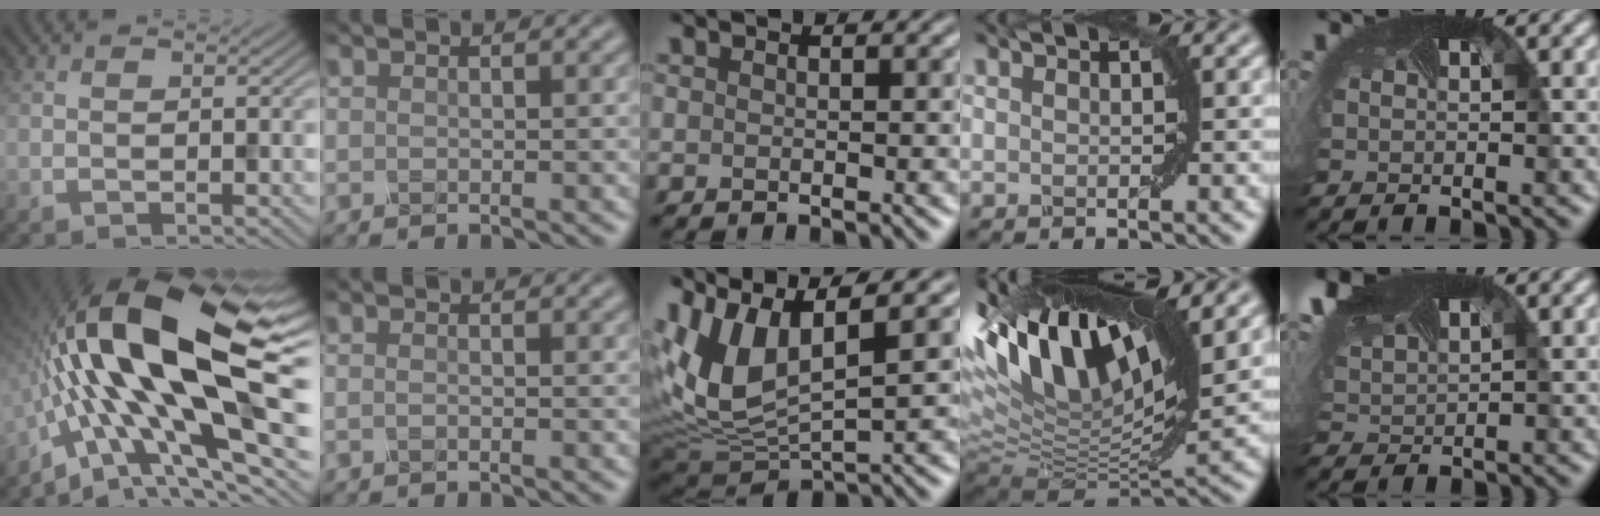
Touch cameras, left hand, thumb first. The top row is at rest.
{"thumb": {"total": 21.2, "force": [-0.2, 8.1, 19.6], "torque": [-0.374, 0.010, -0.023]}, "index": {"total": 0.8, "force": [-0.4, 0.4, 0.6], "torque": [-0.019, -0.003, -0.016]}, "middle": {"total": 10.3, "force": [2.9, 4.9, 8.6], "torque": [-0.208, -0.003, 0.061]}, "ring": {"total": 15.4, "force": [7.3, 5.7, 12.4], "torque": [-0.237, 0.027, 0.127]}, "little": {"total": 5.8, "force": [3.7, 3.0, 3.3], "torque": [-0.101, 0.014, 0.072]}}